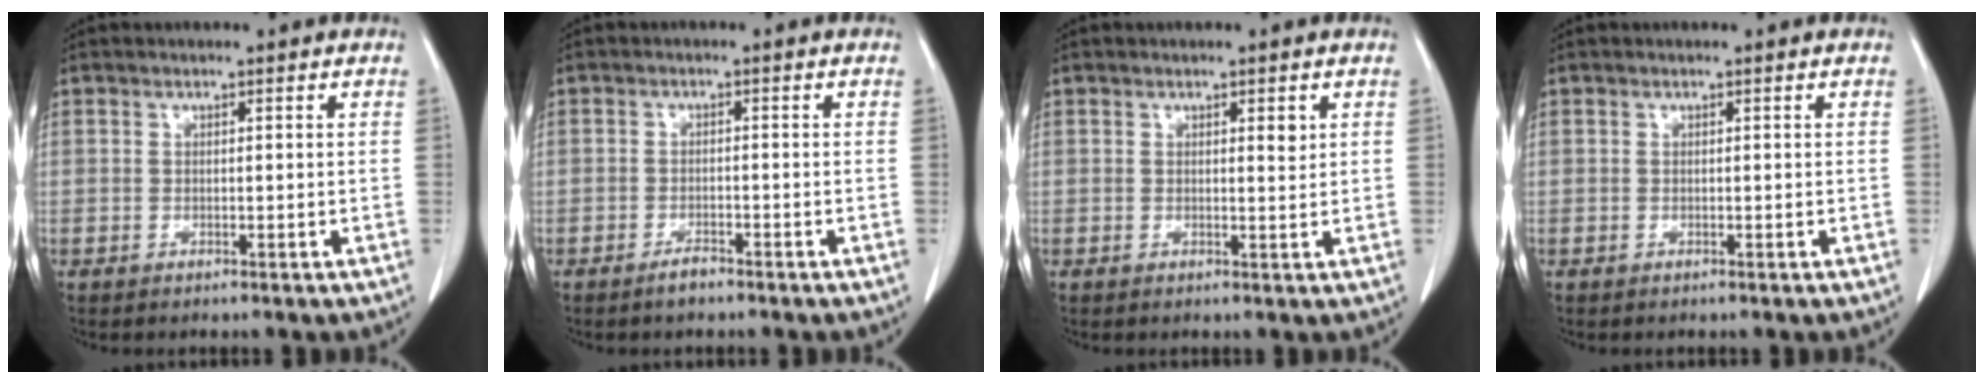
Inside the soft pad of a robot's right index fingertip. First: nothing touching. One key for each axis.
{"total": 1.9, "fx": -1.5, "fy": 0.5, "fz": 0.9, "tx": -0.018, "ty": 0.000, "tz": -0.025}
{"total": 1.4, "fx": 0.6, "fy": 0.3, "fz": 1.2, "tx": -0.018, "ty": -0.002, "tz": 0.008}
{"total": 0.0}